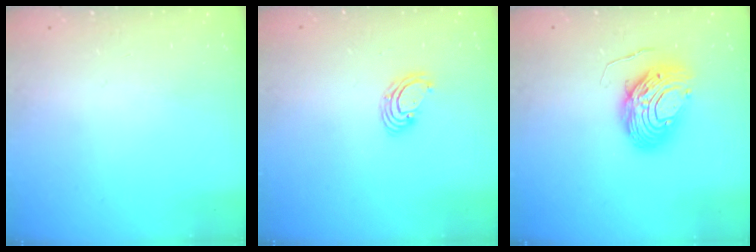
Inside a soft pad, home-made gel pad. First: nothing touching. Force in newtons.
{"total": 3.8, "press": 3.8, "slide": 0.2}
{"total": 11.5, "press": 11.5, "slide": 1.1}